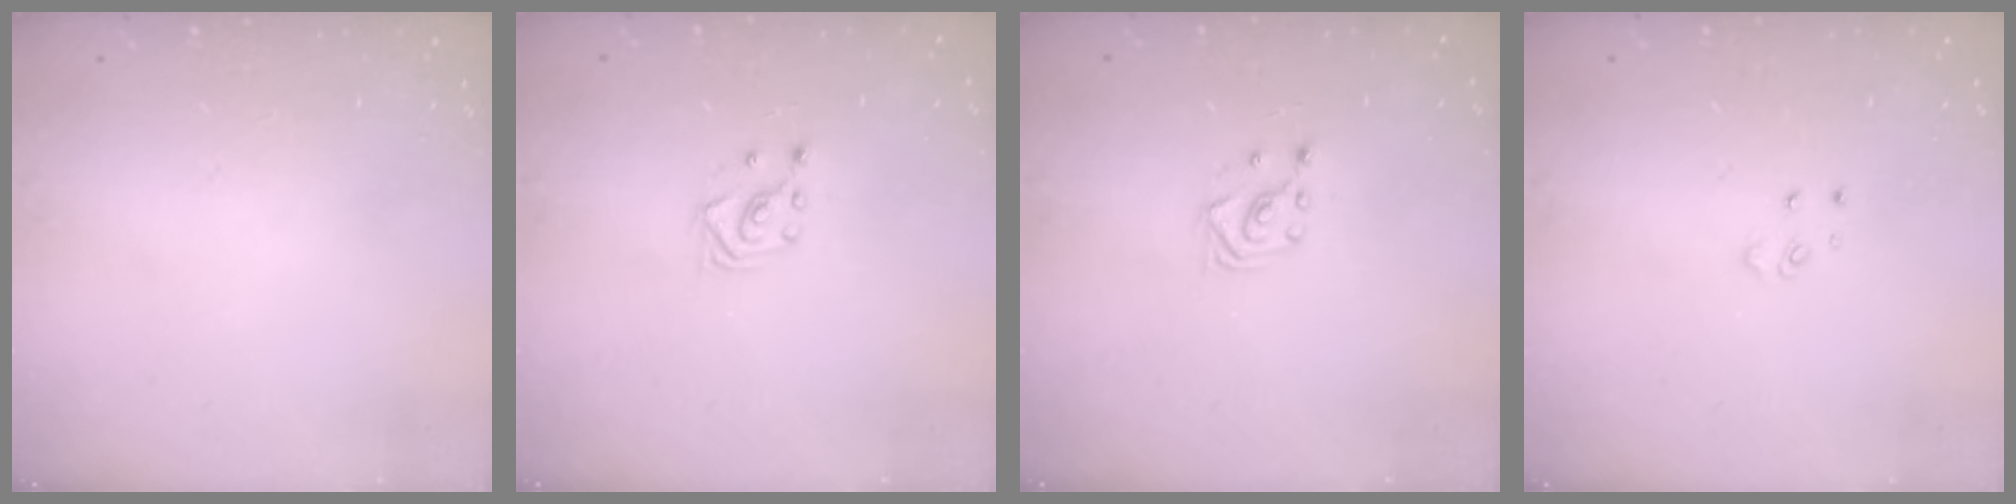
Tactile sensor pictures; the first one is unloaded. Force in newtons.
{"total": 2.9, "press": 2.7, "slide": 1.0}
{"total": 2.9, "press": 2.7, "slide": 1.0}
{"total": 2.6, "press": 2.6, "slide": 0.3}